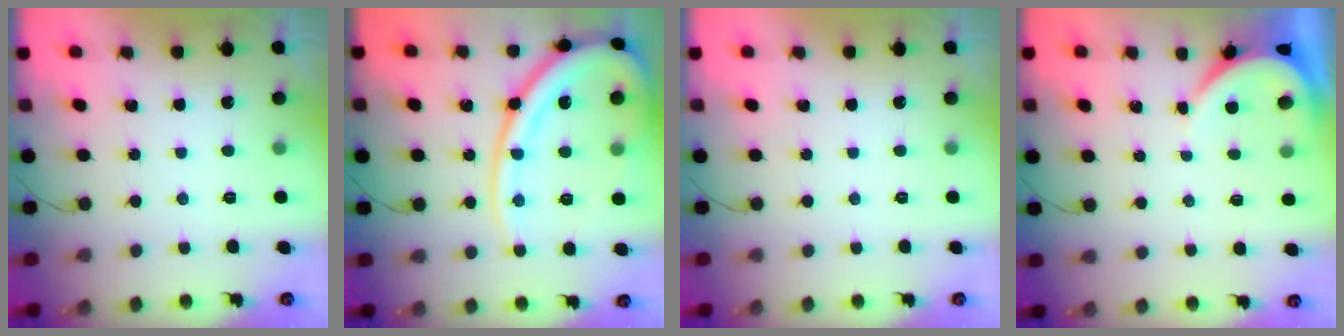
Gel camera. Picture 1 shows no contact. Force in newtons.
{"total": 20.8, "press": 20.8, "slide": 1.8}
{"total": 0.0}
{"total": 3.5, "press": 3.5, "slide": 0.5}